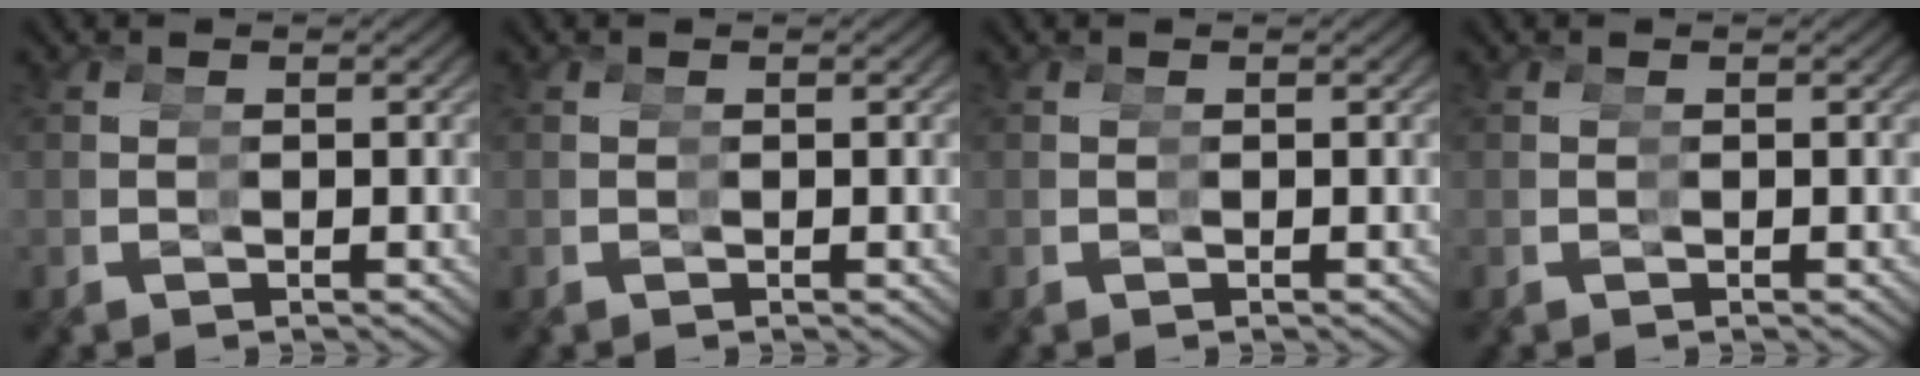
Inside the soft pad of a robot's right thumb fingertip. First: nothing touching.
{"total": 0.0}
{"total": 0.0}
{"total": 0.0}